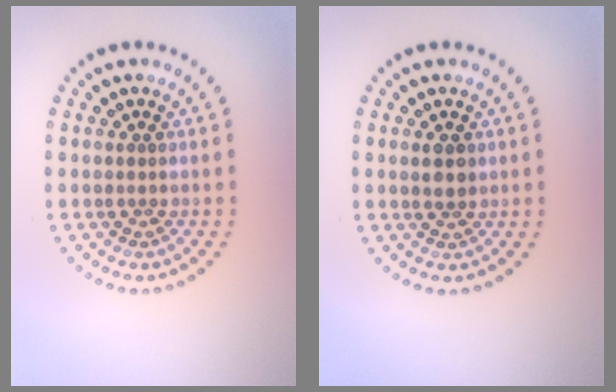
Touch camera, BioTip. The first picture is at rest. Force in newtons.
{"total": 1.7, "press": 1.6, "slide": 0.5}